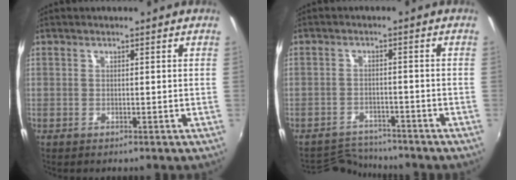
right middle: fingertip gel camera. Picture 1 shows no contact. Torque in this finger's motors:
{"motor_torque": [-0.81, -0.45, -0.14, -0.06]}